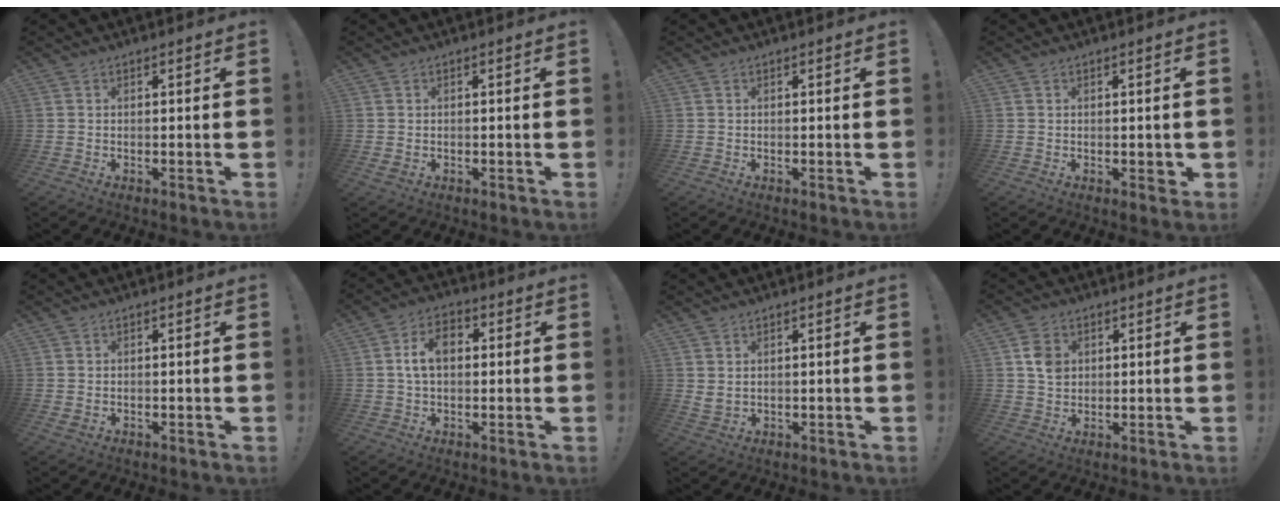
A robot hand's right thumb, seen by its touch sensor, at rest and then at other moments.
{"total": 1.0, "force": [0.0, 0.6, 0.8], "torque": [-0.011, 0.001, 0.001]}
{"total": 0.0}
{"total": 1.9, "force": [0.0, 1.1, 1.5], "torque": [-0.014, -0.001, -0.001]}
{"total": 0.9, "force": [0.2, 0.6, 0.7], "torque": [-0.011, 0.000, 0.003]}
{"total": 8.2, "force": [1.2, 5.2, 6.3], "torque": [-0.102, 0.008, 0.020]}
{"total": 2.6, "force": [1.4, 1.3, 1.7], "torque": [-0.033, -0.003, 0.027]}
{"total": 6.4, "force": [1.7, 5.0, 3.6], "torque": [-0.044, 0.004, 0.033]}